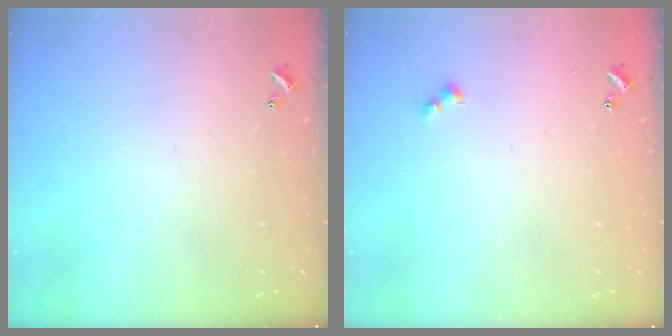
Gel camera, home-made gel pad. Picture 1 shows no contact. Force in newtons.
{"total": 2.5, "press": 2.5, "slide": 0.5}